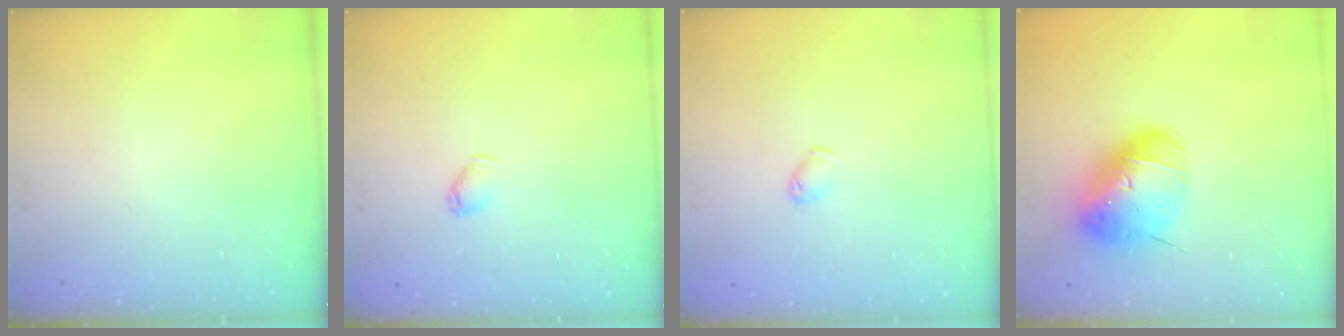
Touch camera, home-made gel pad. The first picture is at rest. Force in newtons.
{"total": 3.1, "press": 3.0, "slide": 0.6}
{"total": 3.7, "press": 3.6, "slide": 0.8}
{"total": 10.9, "press": 10.7, "slide": 1.9}